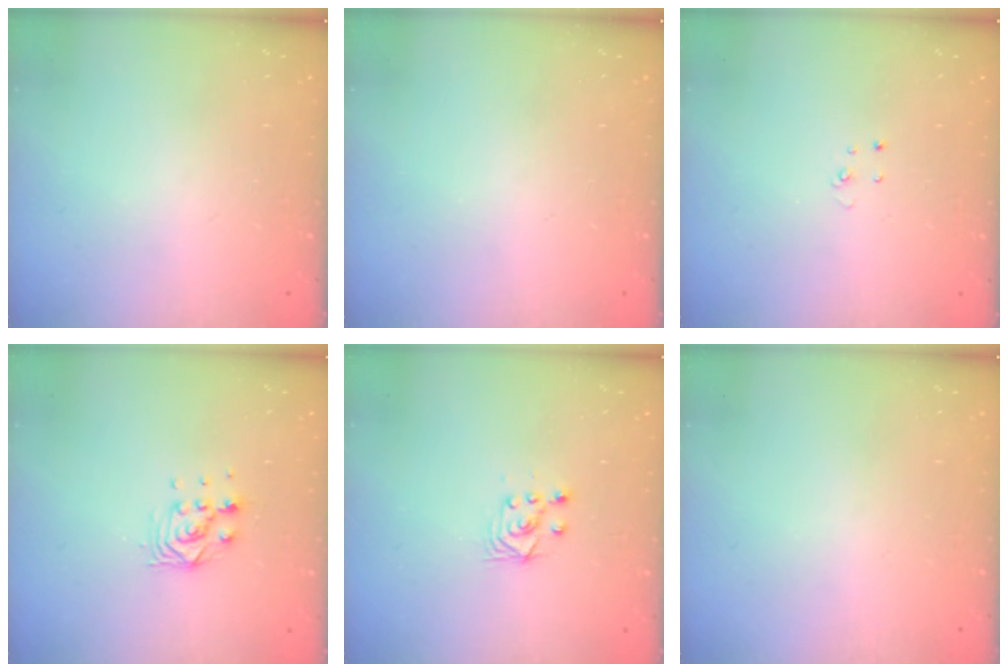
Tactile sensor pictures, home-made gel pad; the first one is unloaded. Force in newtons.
{"total": 0.0}
{"total": 2.7, "press": 2.7, "slide": 0.3}
{"total": 7.4, "press": 7.3, "slide": 0.6}
{"total": 3.5, "press": 3.2, "slide": 1.3}
{"total": 0.0}